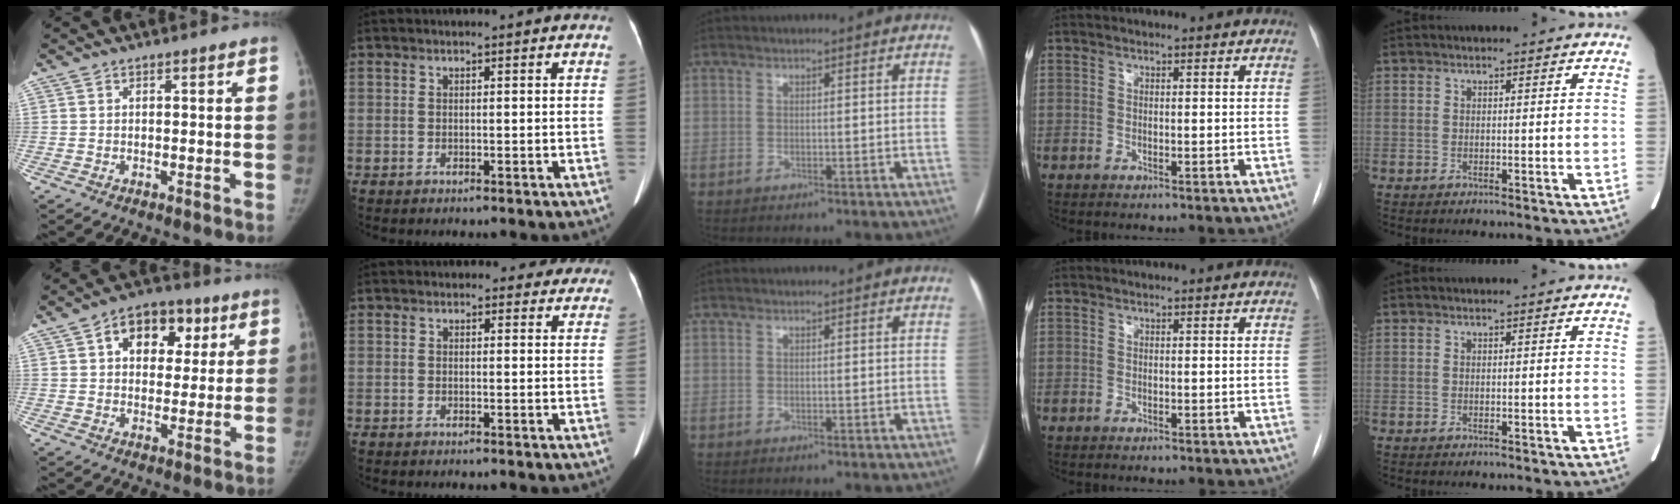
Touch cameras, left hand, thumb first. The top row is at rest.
{"thumb": {"total": 11.9, "force": [4.5, 8.3, 7.3], "torque": [-0.058, 0.001, 0.064]}, "index": {"total": 3.1, "force": [2.6, 1.7, 0.3], "torque": [0.014, 0.002, 0.015]}}